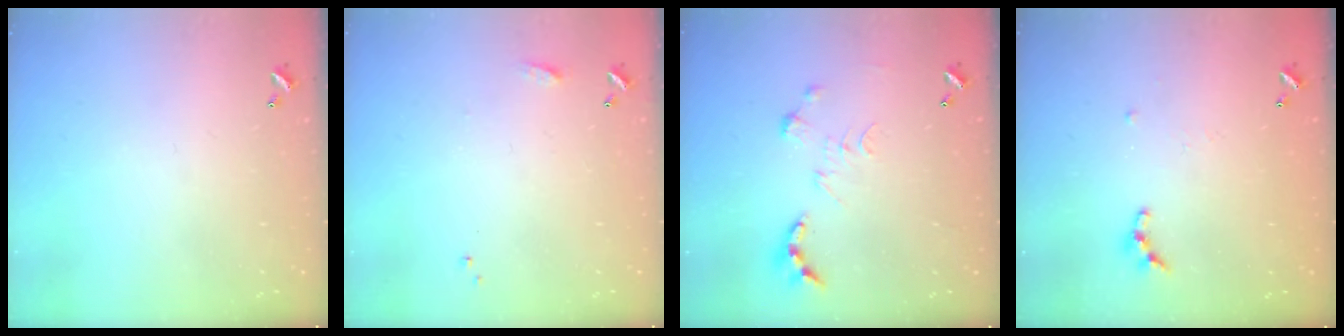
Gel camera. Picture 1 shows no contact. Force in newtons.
{"total": 5.5, "press": 5.5, "slide": 0.7}
{"total": 0.0}
{"total": 6.2, "press": 6.2, "slide": 0.7}